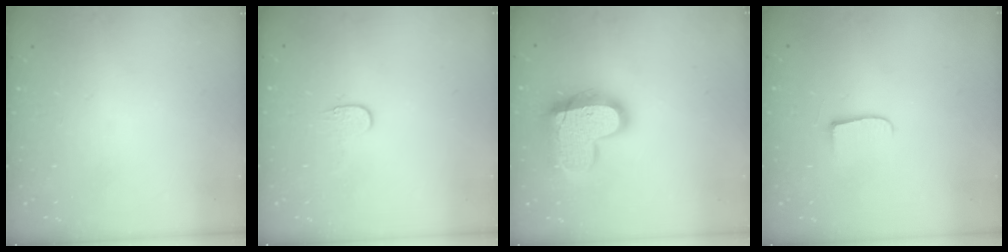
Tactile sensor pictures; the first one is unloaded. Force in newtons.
{"total": 3.4, "press": 3.4, "slide": 0.4}
{"total": 18.3, "press": 18.2, "slide": 1.2}
{"total": 6.1, "press": 6.1, "slide": 0.6}